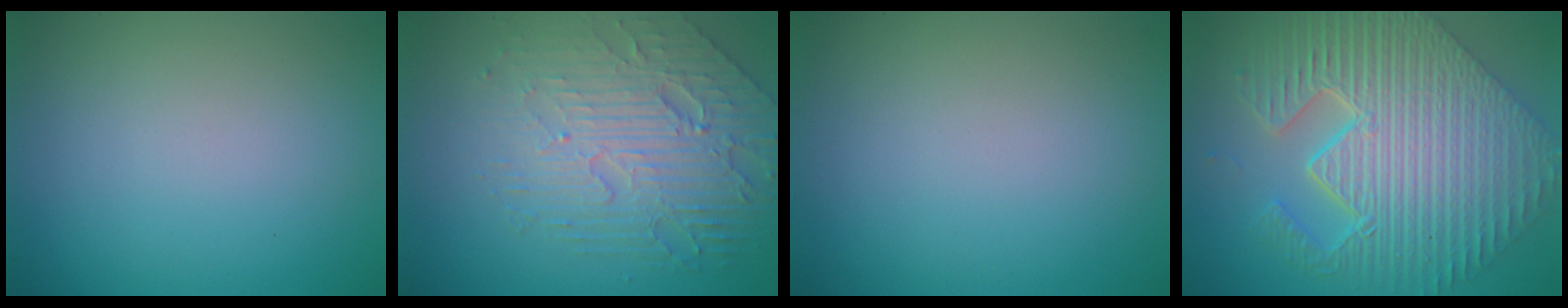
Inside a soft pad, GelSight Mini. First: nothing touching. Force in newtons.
{"total": 6.8, "press": 4.9, "slide": 4.7}
{"total": 0.0}
{"total": 11.1, "press": 8.1, "slide": 7.6}